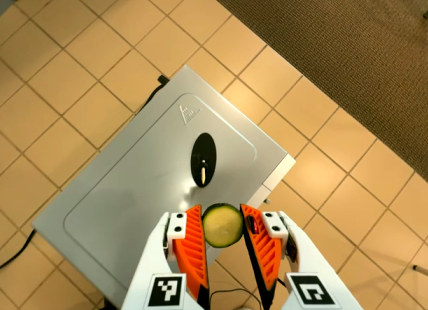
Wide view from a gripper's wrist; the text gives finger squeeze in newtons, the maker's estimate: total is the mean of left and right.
{"total": 8.9, "left": 9.0, "right": 8.8}